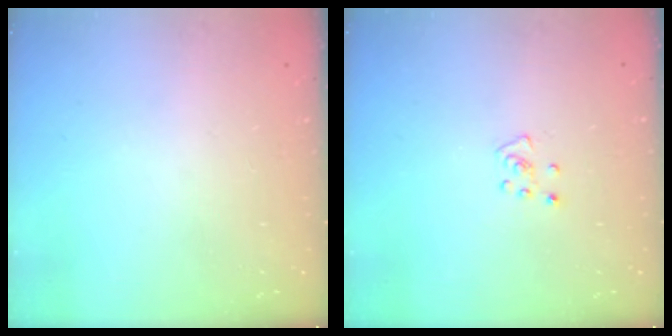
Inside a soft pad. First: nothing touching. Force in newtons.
{"total": 4.3, "press": 4.2, "slide": 0.4}